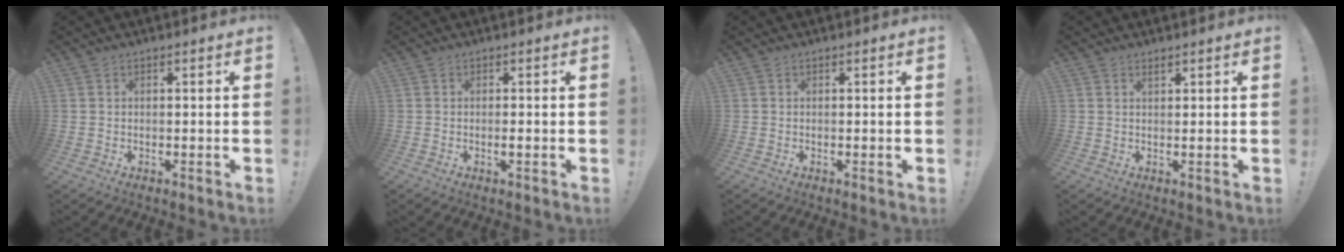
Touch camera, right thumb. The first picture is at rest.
{"total": 1.2, "force": [-0.3, 0.1, 1.2], "torque": [-0.012, -0.006, -0.008]}
{"total": 0.5, "force": [0.0, -0.3, 0.4], "torque": [-0.003, -0.003, -0.002]}
{"total": 1.1, "force": [1.0, 0.3, 0.2], "torque": [-0.007, 0.001, 0.019]}